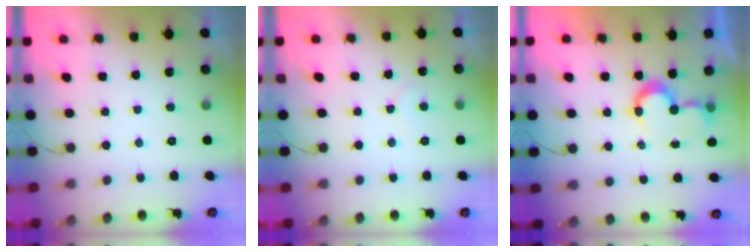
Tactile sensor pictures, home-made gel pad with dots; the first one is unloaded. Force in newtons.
{"total": 4.8, "press": 4.8, "slide": 0.3}
{"total": 7.4, "press": 7.4, "slide": 0.4}